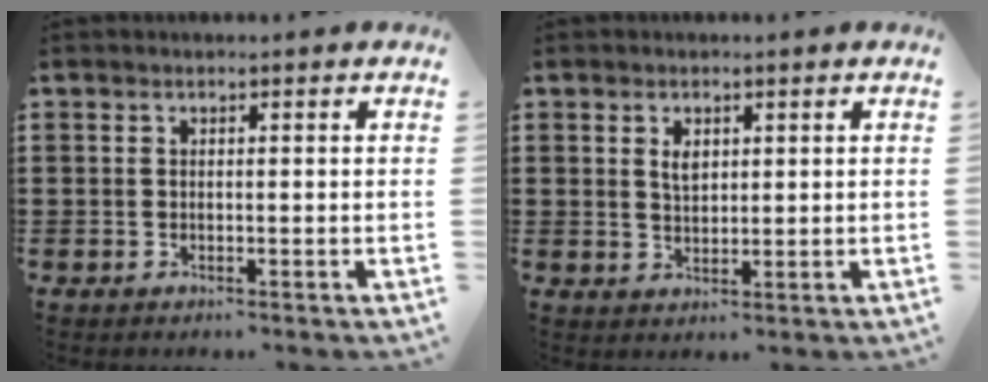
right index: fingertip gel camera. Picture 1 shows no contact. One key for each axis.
{"total": 2.3, "fx": 0.9, "fy": 1.3, "fz": 1.6, "tx": -0.027, "ty": 0.001, "tz": 0.015}